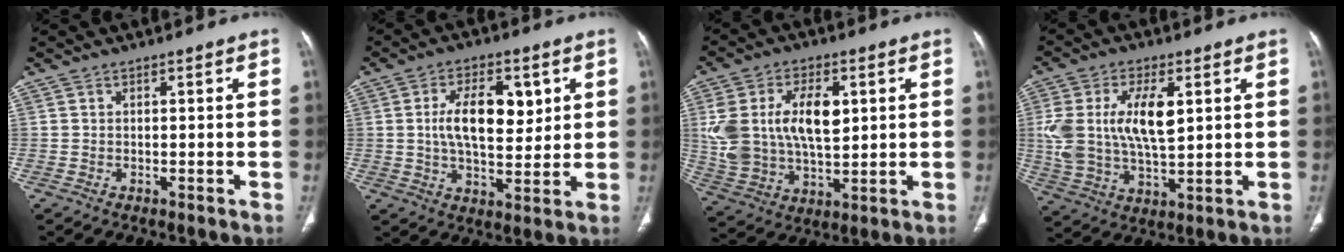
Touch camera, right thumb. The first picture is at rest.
{"total": 12.4, "force": [2.8, 6.4, 10.2], "torque": [-0.141, -0.011, 0.047]}
{"total": 17.0, "force": [3.6, 9.8, 13.4], "torque": [-0.245, -0.005, 0.076]}
{"total": 14.3, "force": [3.1, 7.0, 12.1], "torque": [-0.242, -0.007, 0.065]}